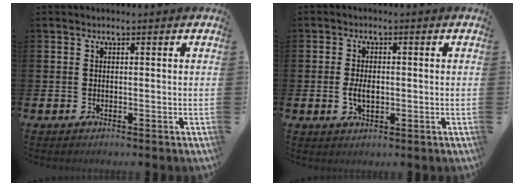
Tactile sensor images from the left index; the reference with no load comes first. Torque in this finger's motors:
{"motor_torque": [0.39, 0.35, 0.10, 0.11]}